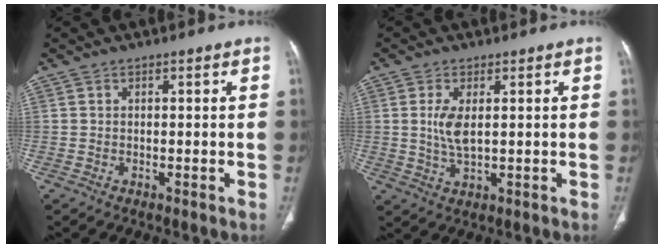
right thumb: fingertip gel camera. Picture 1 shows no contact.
{"total": 5.0, "force": [0.9, 2.1, 4.5], "torque": [-0.097, -0.011, 0.023]}